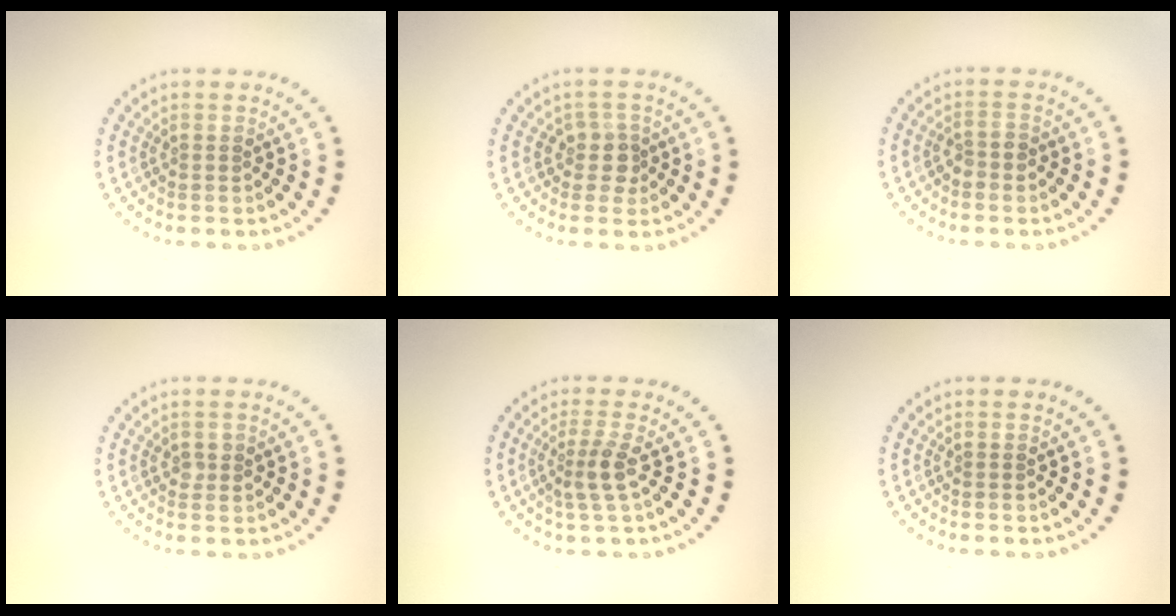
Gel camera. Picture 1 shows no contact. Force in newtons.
{"total": 2.0, "press": 1.7, "slide": 1.1}
{"total": 1.4, "press": 1.2, "slide": 0.7}
{"total": 1.0, "press": 1.0, "slide": 0.2}
{"total": 2.3, "press": 1.8, "slide": 1.4}
{"total": 0.0}